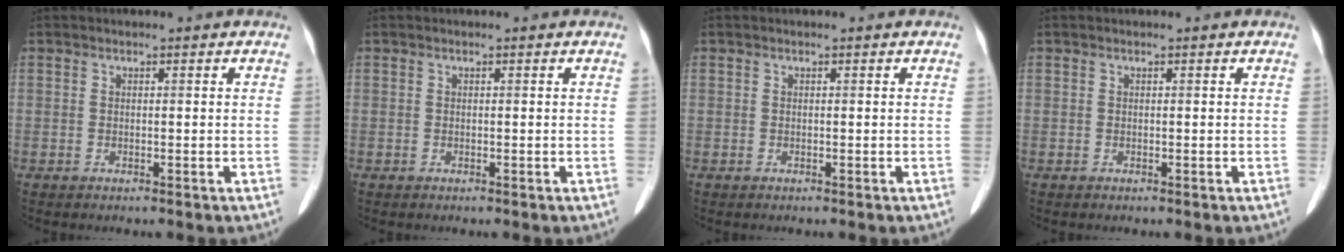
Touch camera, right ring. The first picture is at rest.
{"total": 0.0}
{"total": 0.0}
{"total": 0.0}